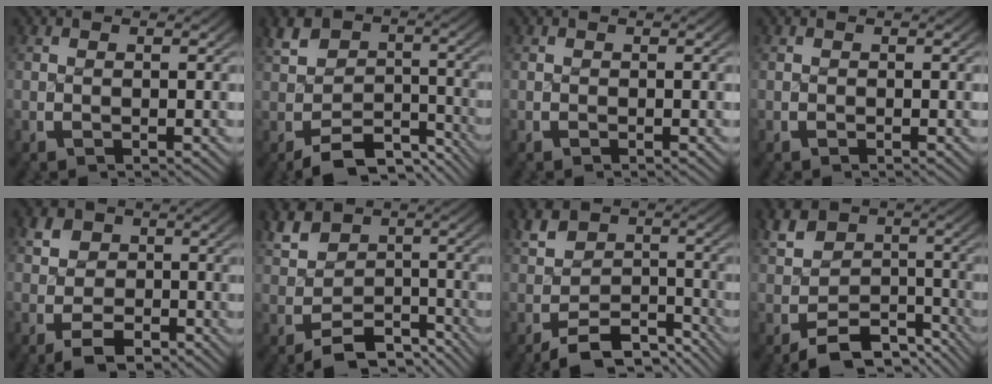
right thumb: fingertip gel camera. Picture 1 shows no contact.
{"total": 7.4, "force": [-4.4, 4.9, 3.3], "torque": [-0.052, -0.029, -0.063]}
{"total": 0.0}
{"total": 0.0}
{"total": 3.7, "force": [-1.2, 3.0, 1.7], "torque": [-0.021, -0.017, -0.016]}
{"total": 7.4, "force": [-2.7, 5.8, 3.7], "torque": [-0.061, -0.033, -0.033]}
{"total": 6.7, "force": [-4.5, 4.0, 2.9], "torque": [-0.040, -0.021, -0.068]}
{"total": 8.1, "force": [-4.1, 5.9, 3.7], "torque": [-0.063, -0.037, -0.056]}